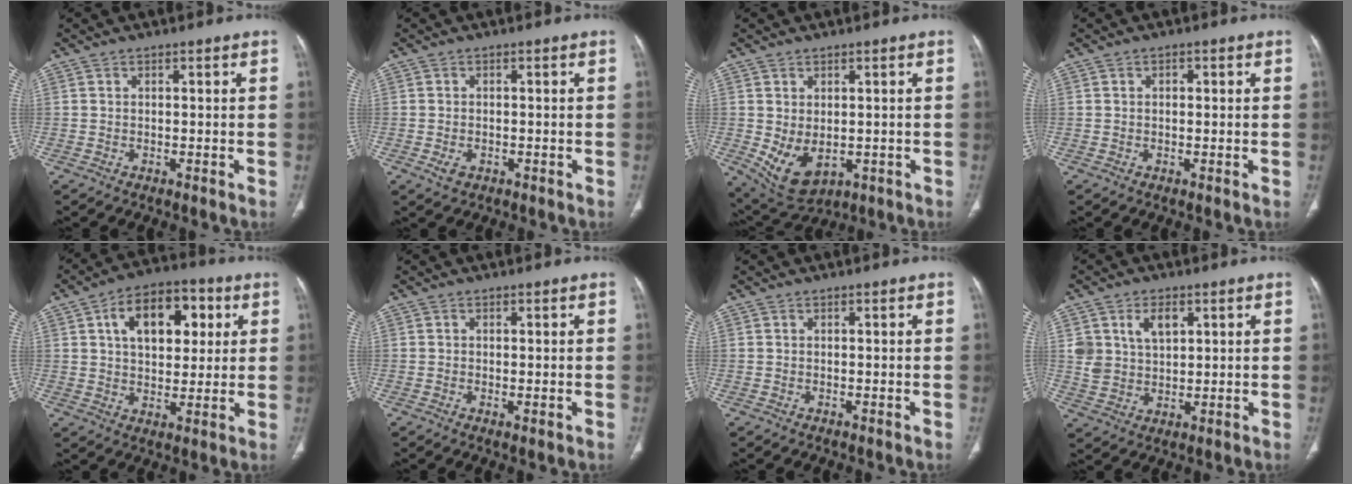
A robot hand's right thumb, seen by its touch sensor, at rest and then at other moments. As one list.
[{"total": 2.3, "force": [-0.8, 1.6, 1.4], "torque": [-0.024, 0.004, -0.009]}, {"total": 8.2, "force": [-1.1, 5.3, 6.2], "torque": [-0.101, -0.008, 0.007]}, {"total": 1.2, "force": [0.3, 0.8, 0.8], "torque": [-0.013, 0.003, 0.005]}, {"total": 14.6, "force": [4.6, 8.9, 10.7], "torque": [-0.128, 0.004, 0.070]}, {"total": 1.0, "force": [-0.2, 0.4, 1.0], "torque": [-0.021, -0.005, -0.003]}, {"total": 0.0}, {"total": 7.3, "force": [3.0, 4.8, 4.5], "torque": [-0.065, -0.013, 0.063]}]